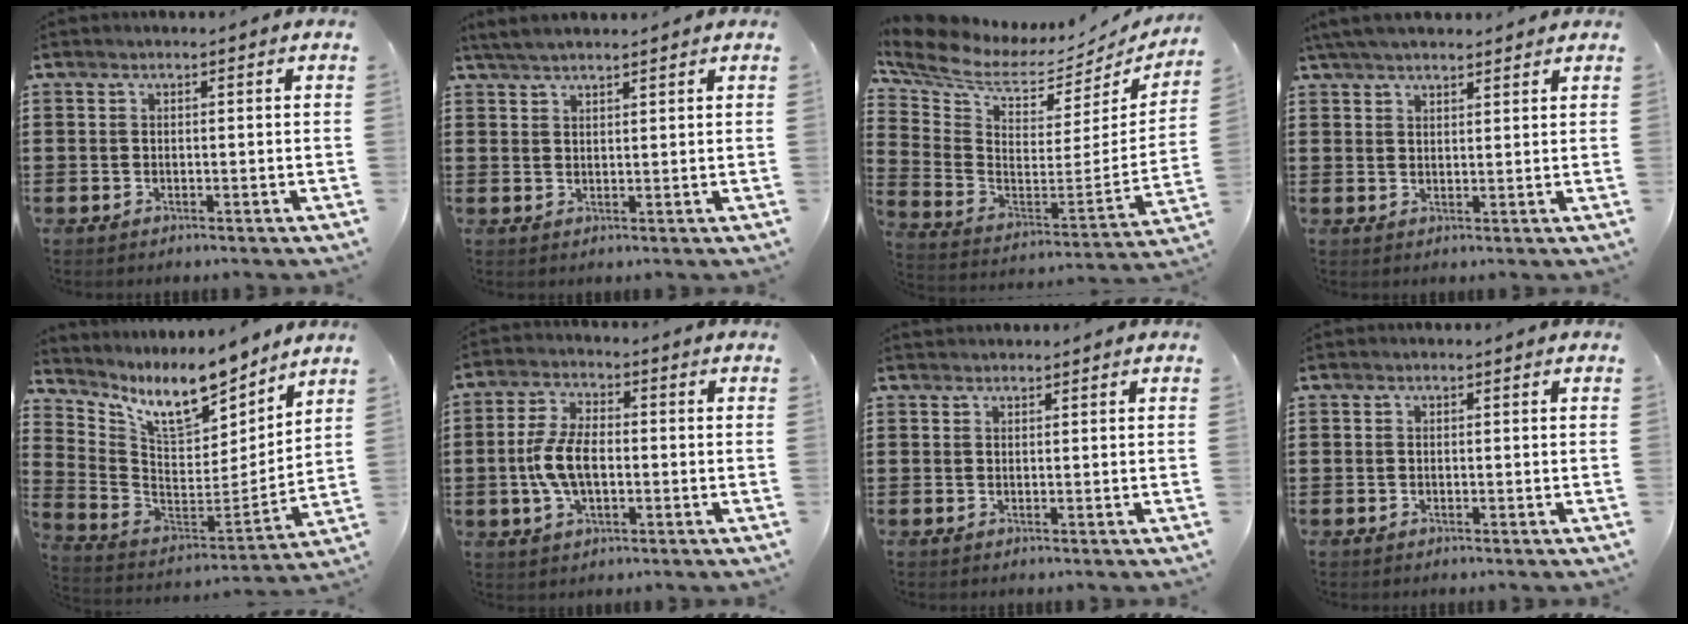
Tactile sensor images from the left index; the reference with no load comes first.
{"total": 2.6, "force": [2.4, 0.4, 1.1], "torque": [-0.027, 0.004, 0.046]}
{"total": 5.4, "force": [4.2, 2.4, 2.4], "torque": [-0.084, -0.050, 0.066]}
{"total": 4.0, "force": [3.7, 0.7, 1.6], "torque": [-0.040, -0.002, 0.070]}
{"total": 11.3, "force": [8.5, 3.6, 6.5], "torque": [-0.145, -0.048, 0.148]}
{"total": 7.4, "force": [-0.8, 3.7, 6.4], "torque": [-0.148, -0.002, -0.021]}
{"total": 0.8, "force": [0.8, 0.2, -0.1], "torque": [-0.002, 0.000, 0.016]}
{"total": 0.0}